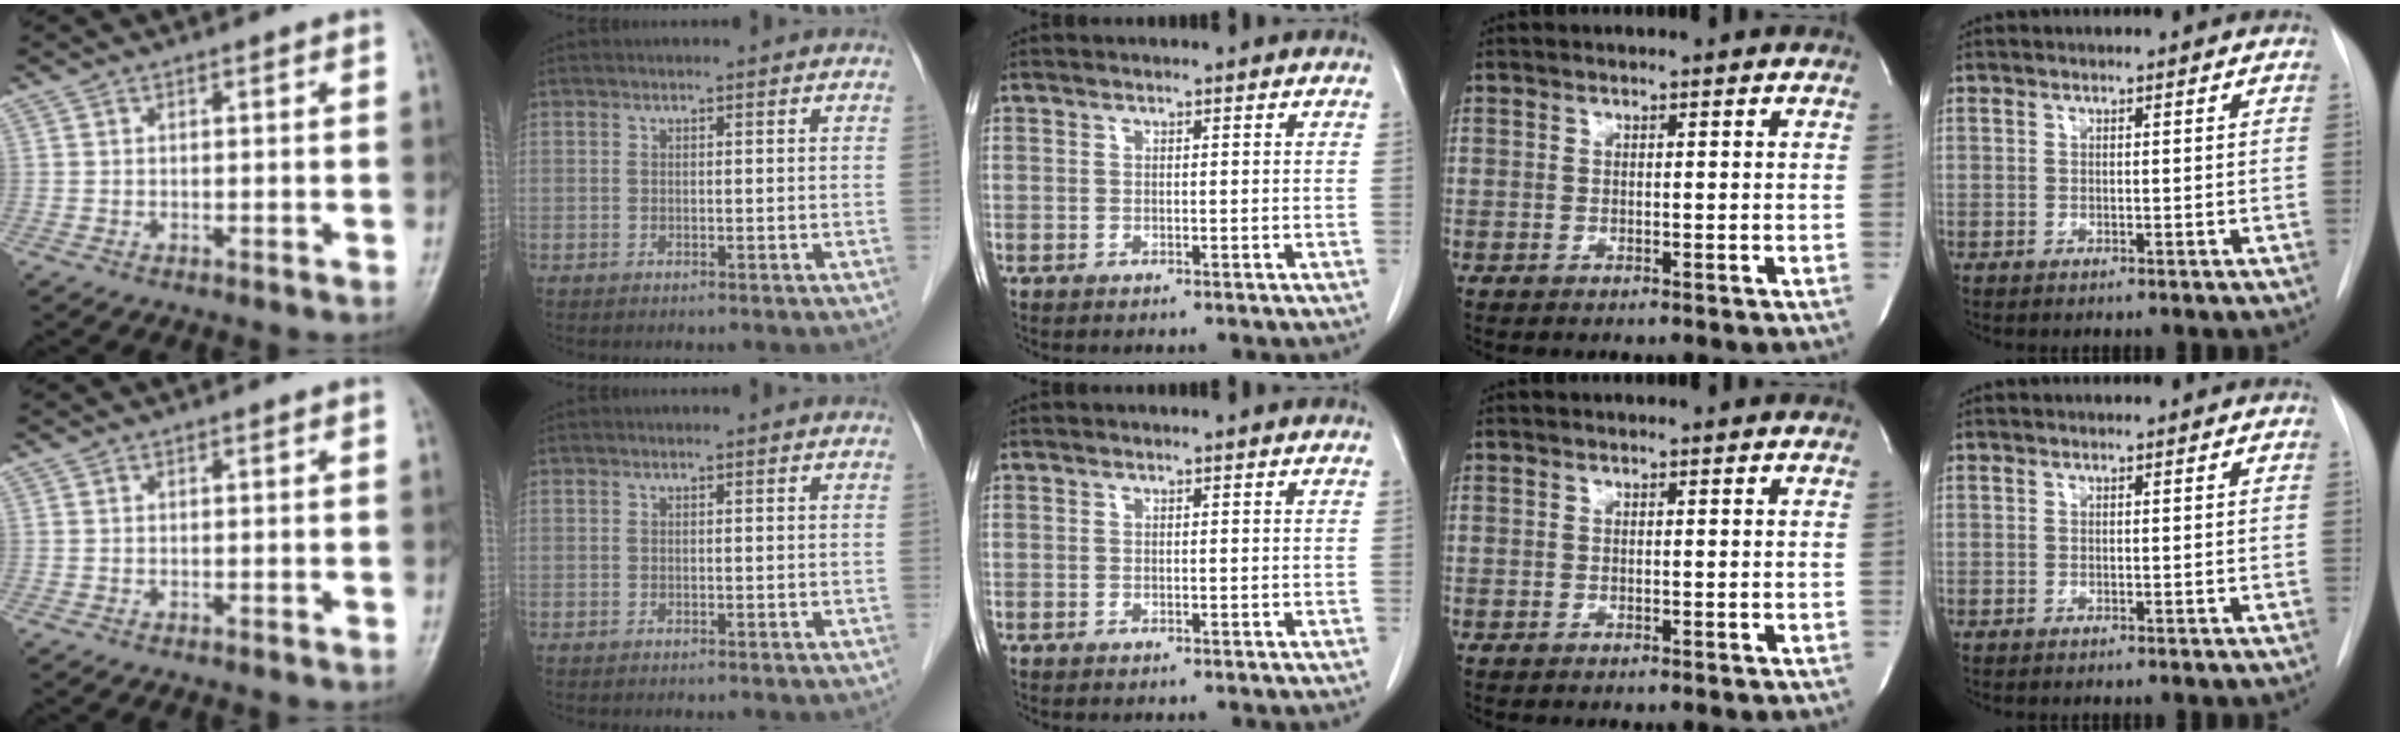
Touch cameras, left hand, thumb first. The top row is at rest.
{}